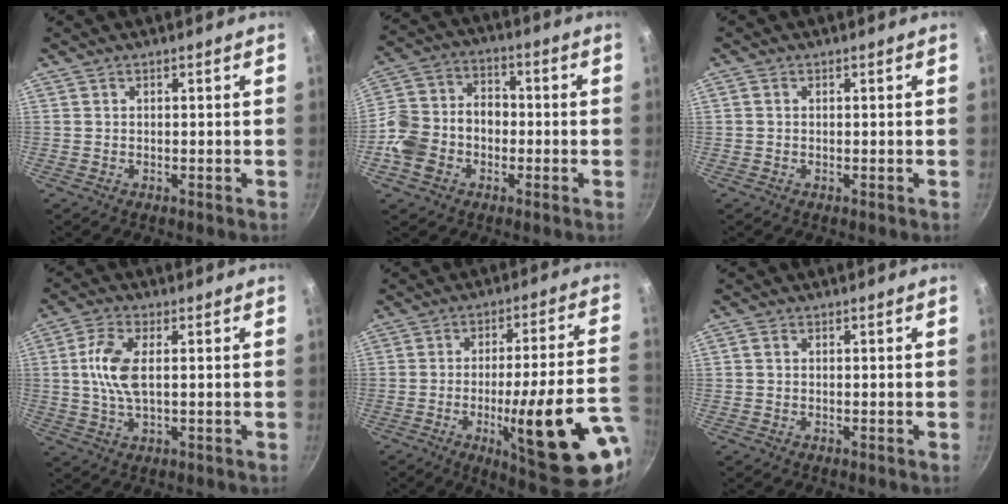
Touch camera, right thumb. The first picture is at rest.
{"total": 13.5, "force": [-3.6, 10.4, 7.7], "torque": [-0.130, 0.040, -0.077]}
{"total": 0.7, "force": [0.1, 0.6, 0.4], "torque": [-0.007, 0.005, 0.001]}
{"total": 8.0, "force": [1.0, 3.7, 7.1], "torque": [-0.151, 0.006, 0.017]}
{"total": 22.4, "force": [-7.0, 4.2, 20.9], "torque": [-0.273, 0.017, -0.091]}
{"total": 1.0, "force": [0.1, 0.8, 0.6], "torque": [-0.011, 0.005, 0.001]}